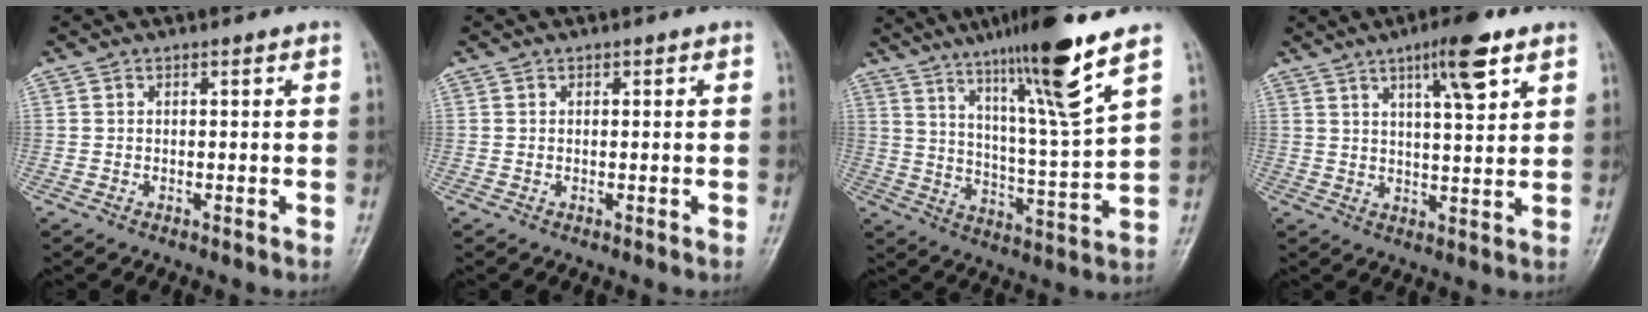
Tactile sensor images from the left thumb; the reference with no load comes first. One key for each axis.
{"total": 0.0}
{"total": 17.7, "fx": 11.4, "fy": 0.3, "fz": 13.5, "tx": -0.219, "ty": -0.058, "tz": 0.189}
{"total": 9.4, "fx": 5.2, "fy": 2.0, "fz": 7.5, "tx": -0.111, "ty": -0.025, "tz": 0.081}